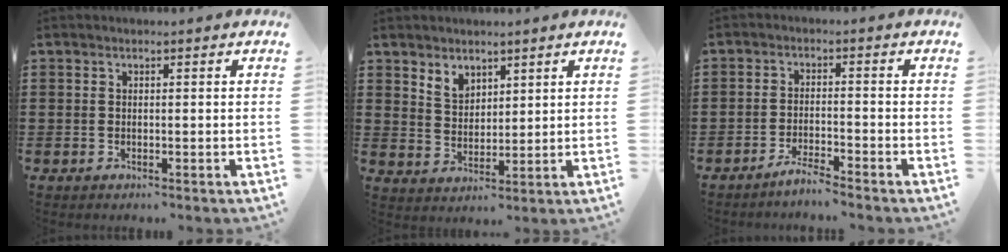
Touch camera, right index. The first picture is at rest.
{"total": 3.7, "force": [3.0, 2.1, 0.4], "torque": [-0.019, 0.000, 0.057]}
{"total": 2.8, "force": [-2.6, 0.0, 1.0], "torque": [-0.018, 0.006, -0.050]}